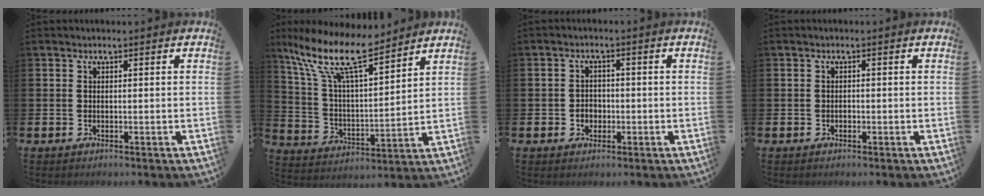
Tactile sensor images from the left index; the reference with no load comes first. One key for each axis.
{"total": 12.9, "fx": 10.2, "fy": 3.4, "fz": 7.1, "tx": -0.180, "ty": -0.047, "tz": 0.182}
{"total": 2.2, "fx": -0.5, "fy": 2.0, "fz": 0.8, "tx": -0.008, "ty": 0.002, "tz": -0.017}
{"total": 0.7, "fx": -0.3, "fy": 0.6, "fz": 0.3, "tx": -0.002, "ty": 0.002, "tz": -0.007}